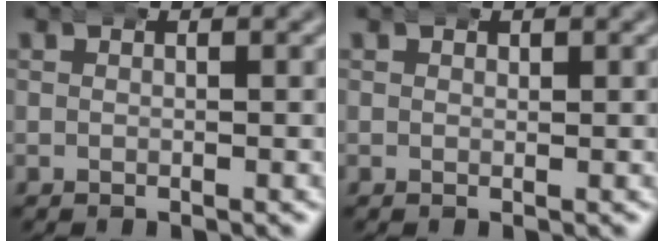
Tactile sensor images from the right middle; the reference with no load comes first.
{"total": 0.0}